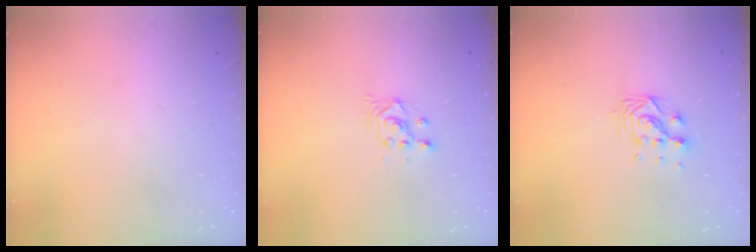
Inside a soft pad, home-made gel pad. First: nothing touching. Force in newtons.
{"total": 2.4, "press": 2.4, "slide": 0.2}
{"total": 6.1, "press": 6.1, "slide": 0.3}